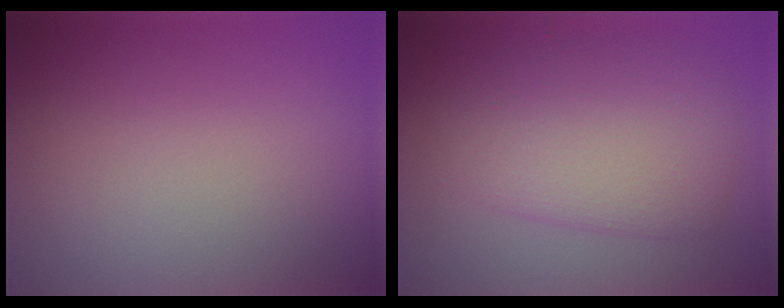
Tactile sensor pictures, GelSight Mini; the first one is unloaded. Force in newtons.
{"total": 5.5, "press": 5.5, "slide": 0.1}